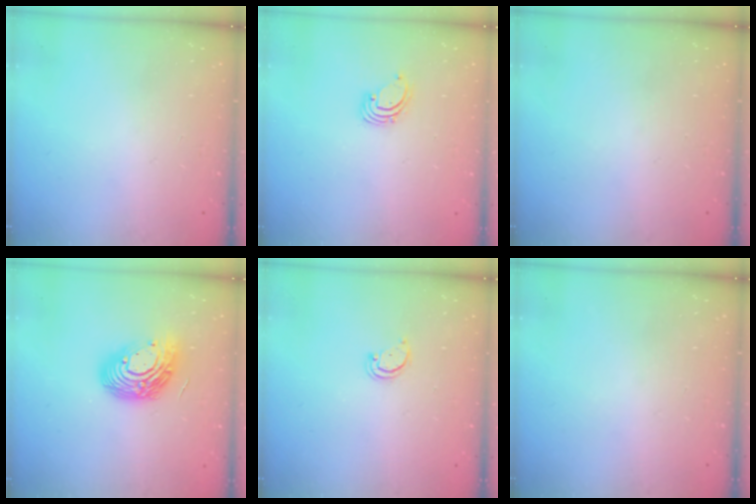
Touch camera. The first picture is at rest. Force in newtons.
{"total": 1.4, "press": 1.4, "slide": 0.1}
{"total": 0.0}
{"total": 14.2, "press": 14.1, "slide": 1.2}
{"total": 2.1, "press": 2.1, "slide": 0.2}
{"total": 0.0}